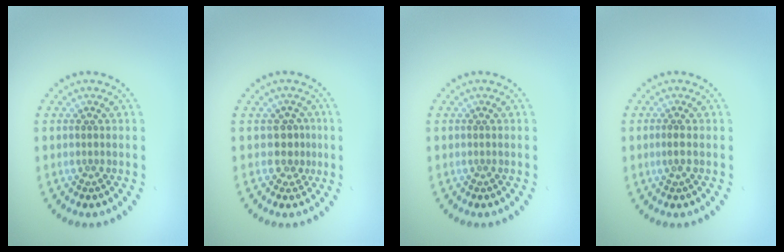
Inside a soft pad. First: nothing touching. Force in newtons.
{"total": 2.0, "press": 1.4, "slide": 1.5}
{"total": 0.0}
{"total": 0.8, "press": 0.7, "slide": 0.3}